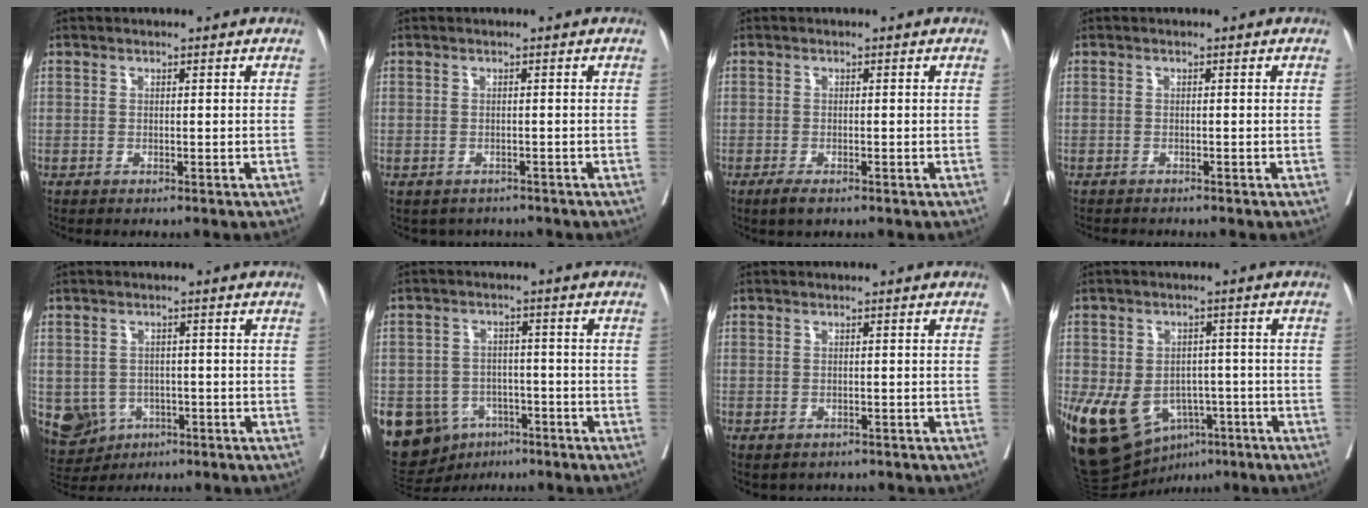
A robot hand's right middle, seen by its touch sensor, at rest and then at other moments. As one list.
[{"total": 3.1, "force": [-2.7, 1.5, 0.2], "torque": [-0.001, 0.006, -0.034]}, {"total": 2.4, "force": [-1.6, 0.7, 1.6], "torque": [-0.033, -0.005, -0.025]}, {"total": 2.4, "force": [-2.3, 0.3, 0.5], "torque": [-0.008, -0.004, -0.032]}, {"total": 11.0, "force": [-3.9, 9.6, 3.7], "torque": [-0.101, 0.006, -0.046]}, {"total": 14.8, "force": [-7.0, 11.8, 5.5], "torque": [-0.132, 0.018, -0.097]}, {"total": 3.3, "force": [-2.5, 1.8, 1.1], "torque": [-0.017, -0.001, -0.027]}, {"total": 14.5, "force": [-5.8, 10.5, 8.2], "torque": [-0.167, 0.008, -0.077]}]